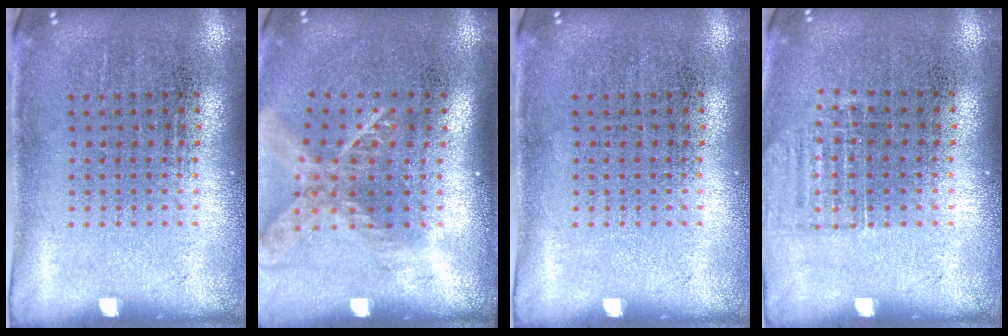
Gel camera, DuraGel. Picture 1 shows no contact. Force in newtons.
{"total": 1.8, "press": 1.3, "slide": 1.2}
{"total": 0.0}
{"total": 0.9, "press": 0.9, "slide": 0.1}